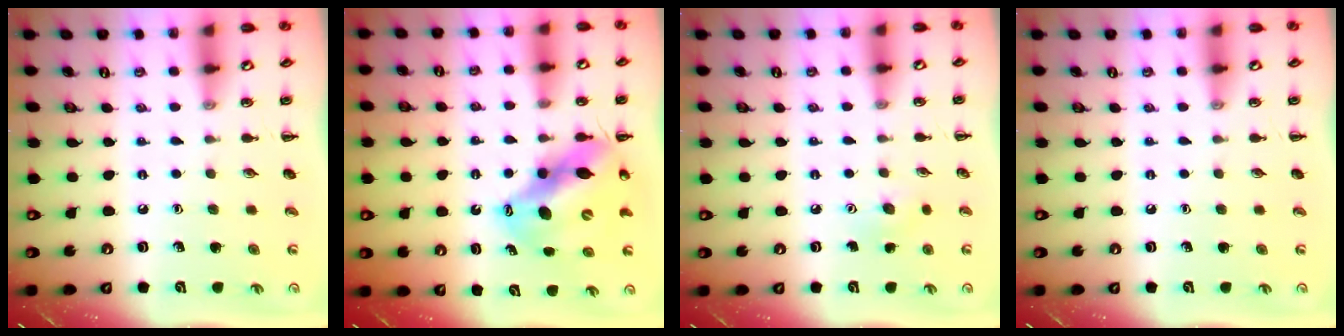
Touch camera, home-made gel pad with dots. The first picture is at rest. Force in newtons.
{"total": 13.8, "press": 13.4, "slide": 3.5}
{"total": 5.1, "press": 4.9, "slide": 1.4}
{"total": 0.0}